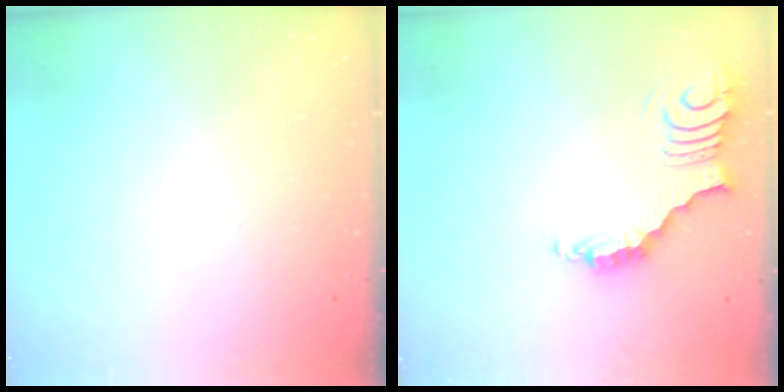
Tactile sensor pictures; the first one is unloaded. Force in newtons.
{"total": 3.8, "press": 3.8, "slide": 0.6}